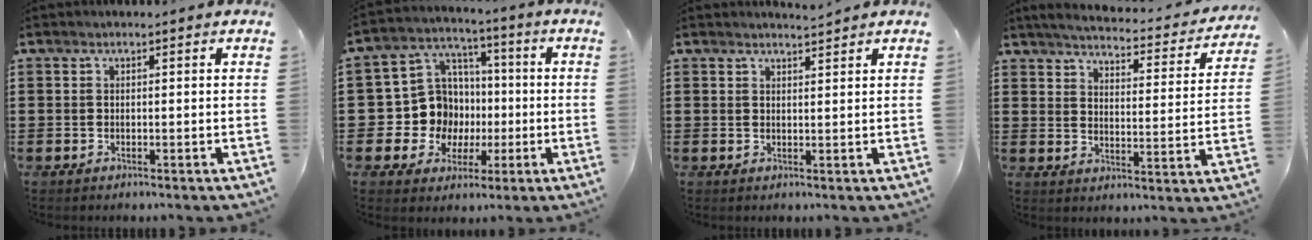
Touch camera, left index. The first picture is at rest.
{"total": 10.8, "force": [-0.6, 10.4, 3.0], "torque": [-0.105, 0.000, -0.003]}
{"total": 2.0, "force": [1.9, -0.1, 0.2], "torque": [-0.008, -0.002, 0.038]}
{"total": 3.9, "force": [3.7, 0.0, 1.1], "torque": [-0.045, -0.030, 0.057]}